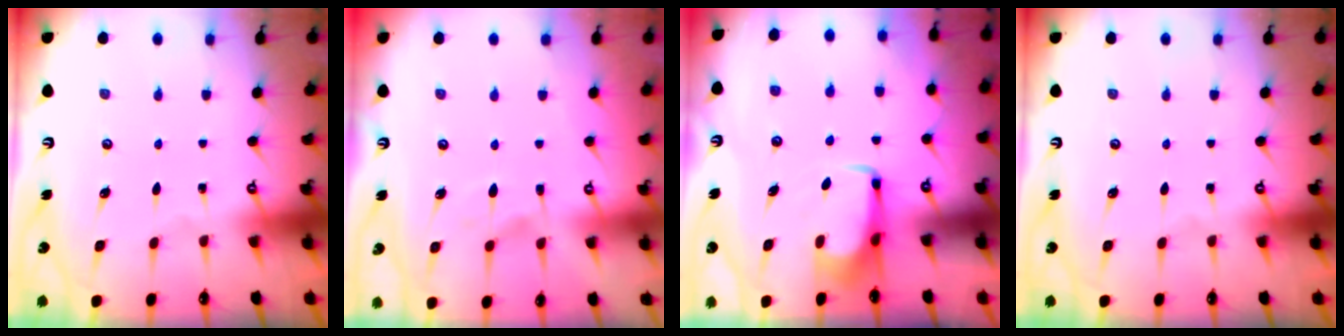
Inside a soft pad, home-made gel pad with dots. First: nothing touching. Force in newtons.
{"total": 6.1, "press": 5.9, "slide": 1.3}
{"total": 3.9, "press": 3.9, "slide": 0.2}
{"total": 0.0}